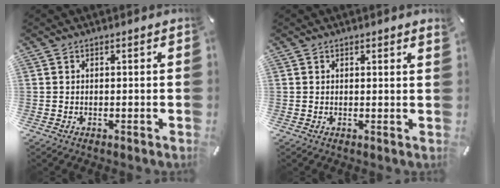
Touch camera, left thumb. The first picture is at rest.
{"total": 0.8, "force": [0.7, -0.1, 0.3], "torque": [0.002, -0.006, 0.012]}